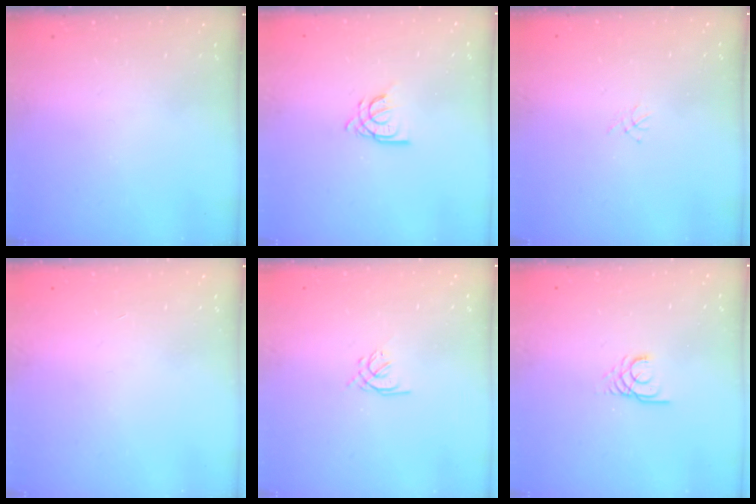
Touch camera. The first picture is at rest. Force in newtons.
{"total": 8.3, "press": 8.3, "slide": 1.0}
{"total": 1.5, "press": 1.4, "slide": 0.4}
{"total": 0.9, "press": 0.8, "slide": 0.2}
{"total": 1.2, "press": 1.1, "slide": 0.5}
{"total": 3.0, "press": 3.0, "slide": 0.3}